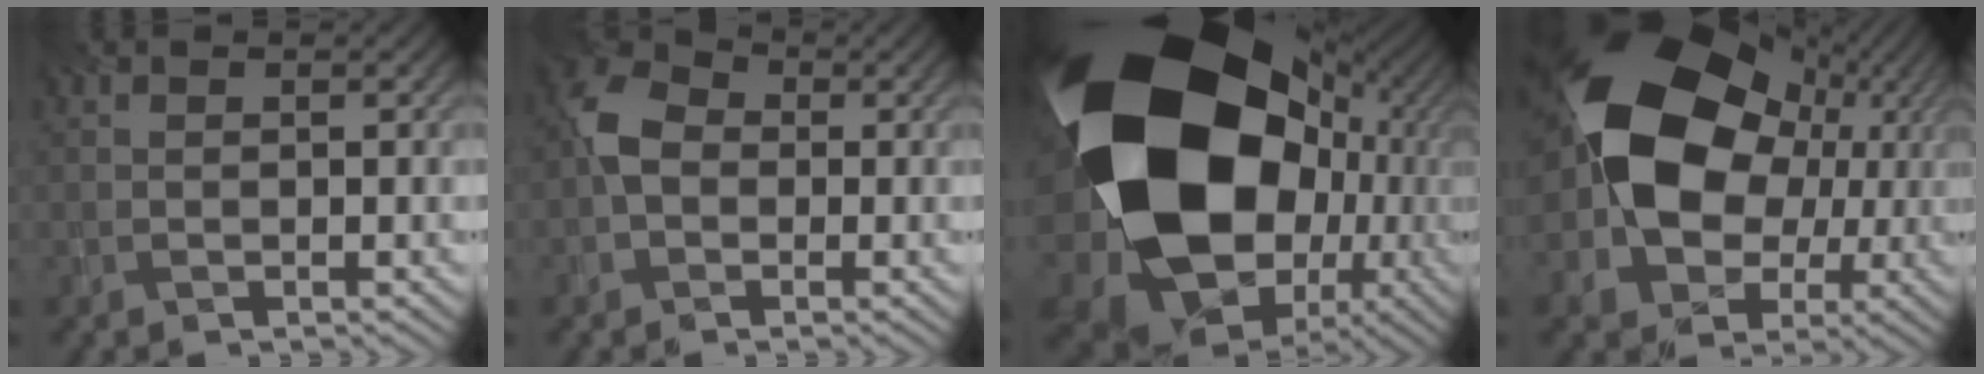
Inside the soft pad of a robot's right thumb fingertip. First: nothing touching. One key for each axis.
{"total": 5.1, "fx": -0.3, "fy": 4.0, "fz": 3.1, "tx": -0.068, "ty": 0.012, "tz": -0.018}
{"total": 23.2, "fx": 2.1, "fy": 17.1, "fz": 15.5, "tx": -0.335, "ty": -0.078, "tz": 0.083}
{"total": 18.4, "fx": 1.9, "fy": 13.6, "fz": 12.2, "tx": -0.241, "ty": -0.015, "tz": 0.050}